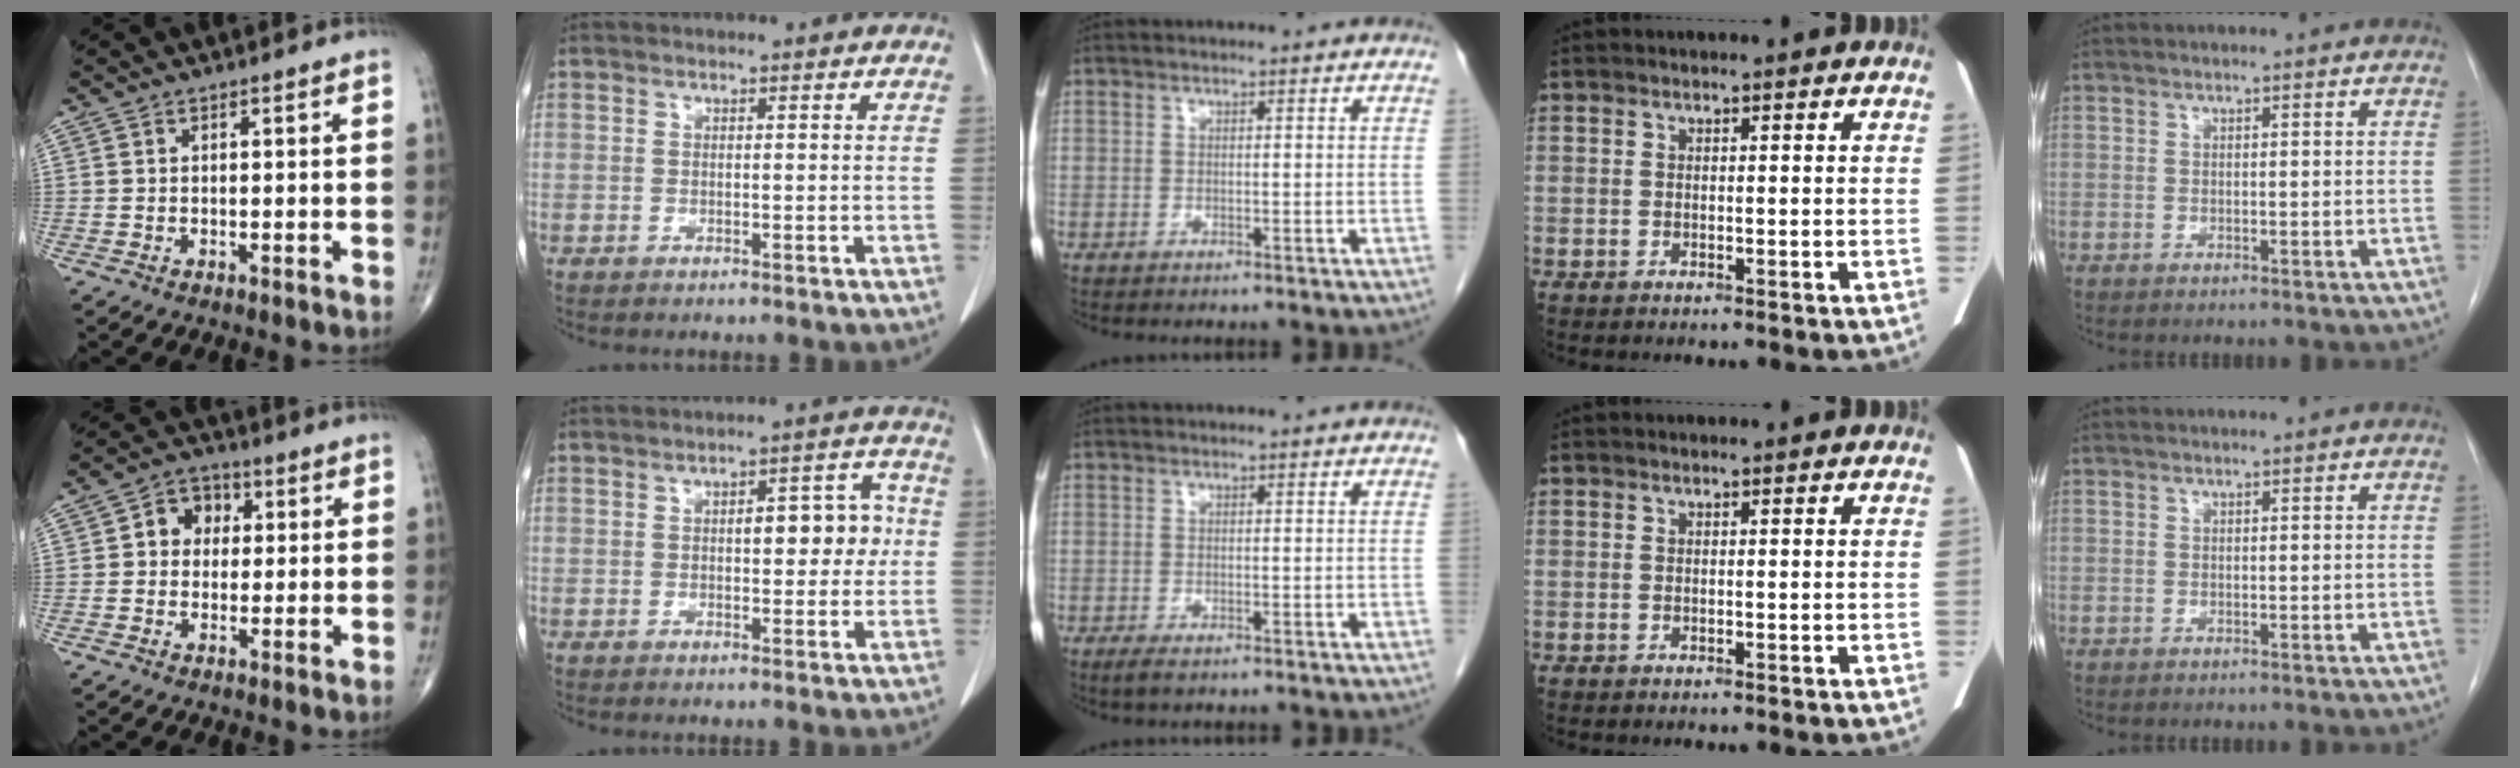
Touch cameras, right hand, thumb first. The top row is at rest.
{"thumb": {"total": 6.3, "force": [1.1, 5.3, 3.2], "torque": [-0.020, 0.011, 0.009]}, "index": {"total": 8.1, "force": [0.7, 3.5, 7.3], "torque": [-0.094, 0.029, 0.016]}, "middle": {"total": 1.6, "force": [-1.1, 0.4, 1.1], "torque": [-0.023, -0.005, -0.018]}}